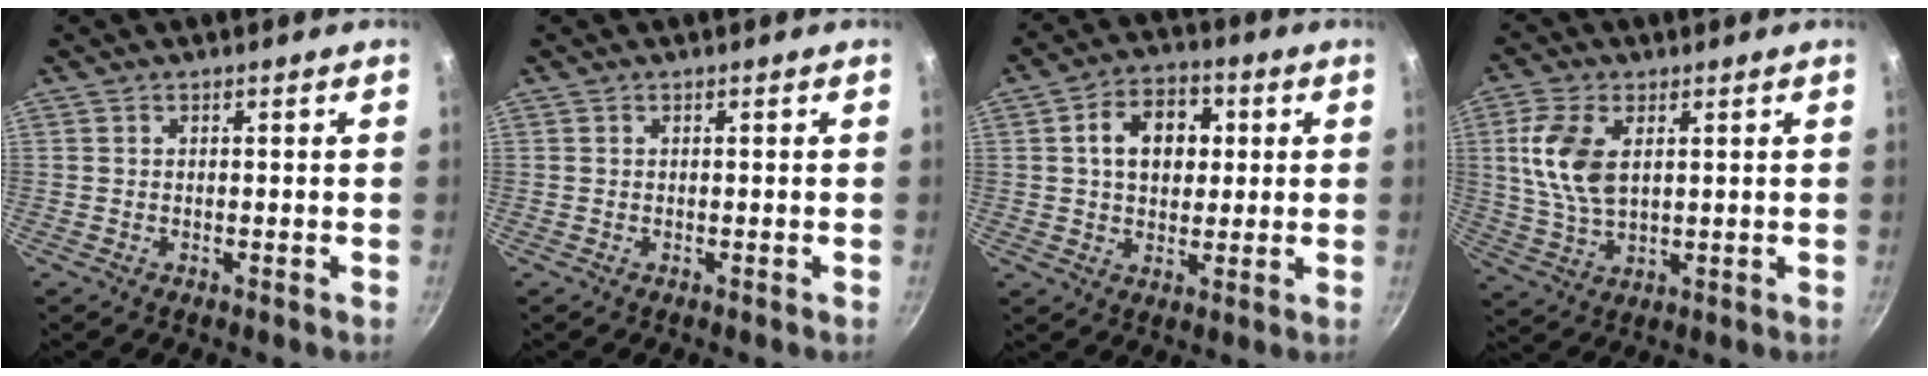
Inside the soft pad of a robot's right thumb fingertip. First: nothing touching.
{"total": 0.0}
{"total": 10.8, "force": [2.1, 7.7, 7.3], "torque": [-0.084, 0.010, 0.024]}
{"total": 10.3, "force": [2.6, 5.8, 8.2], "torque": [-0.162, -0.010, 0.053]}